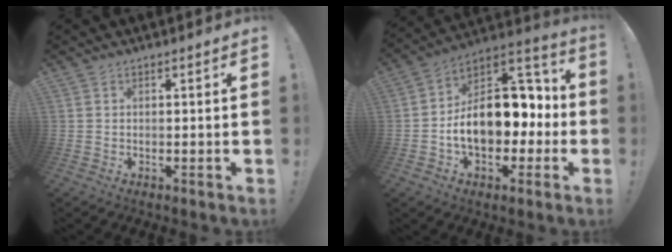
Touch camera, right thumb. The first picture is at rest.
{"total": 19.2, "force": [-2.6, 12.5, 14.4], "torque": [-0.209, 0.017, -0.034]}